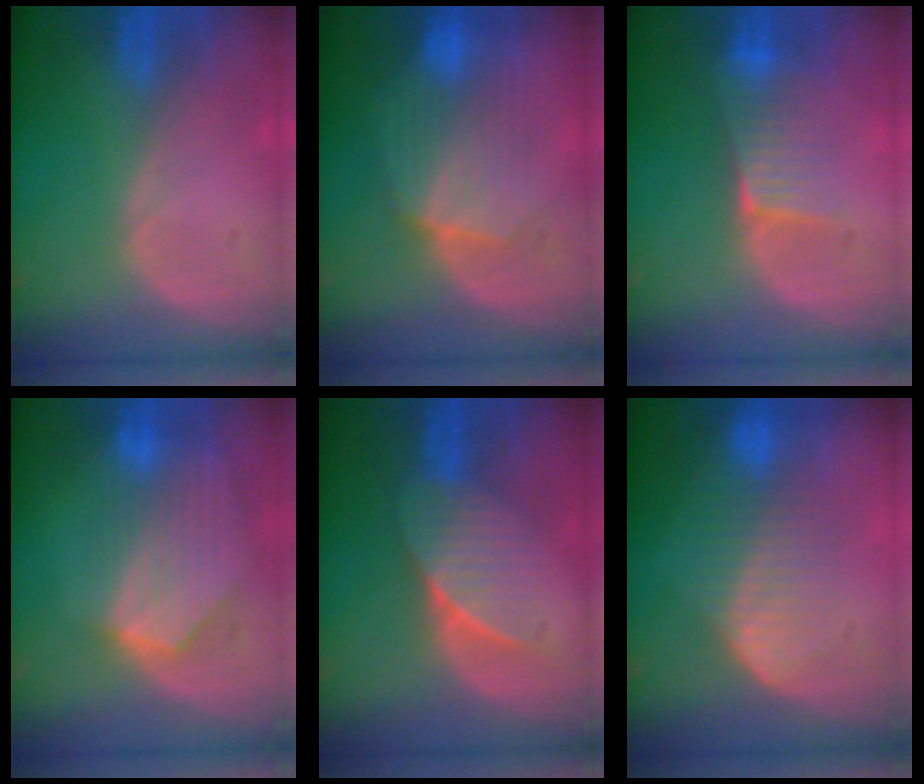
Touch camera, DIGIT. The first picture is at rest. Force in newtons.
{"total": 7.7, "press": 7.6, "slide": 0.7}
{"total": 6.4, "press": 5.7, "slide": 2.8}
{"total": 8.8, "press": 7.9, "slide": 3.9}
{"total": 7.2, "press": 6.4, "slide": 3.3}
{"total": 6.9, "press": 6.7, "slide": 1.5}